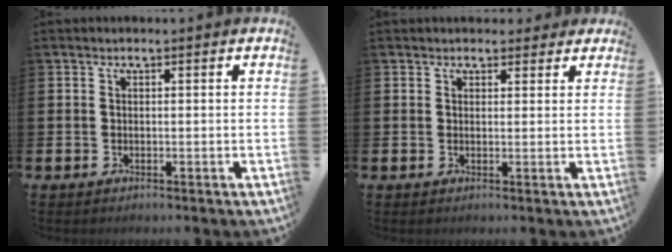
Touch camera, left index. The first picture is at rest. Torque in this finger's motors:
{"motor_torque": [0.22, -1.01, -0.10, 0.10]}